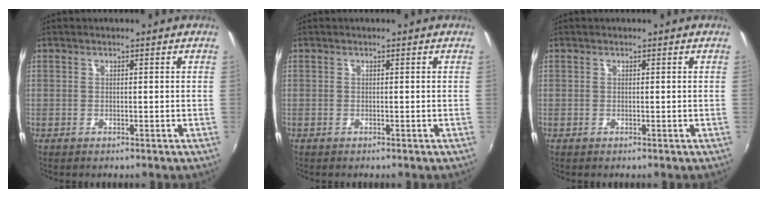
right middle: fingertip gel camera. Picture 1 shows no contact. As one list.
[{"total": 0.0}, {"total": 0.0}]